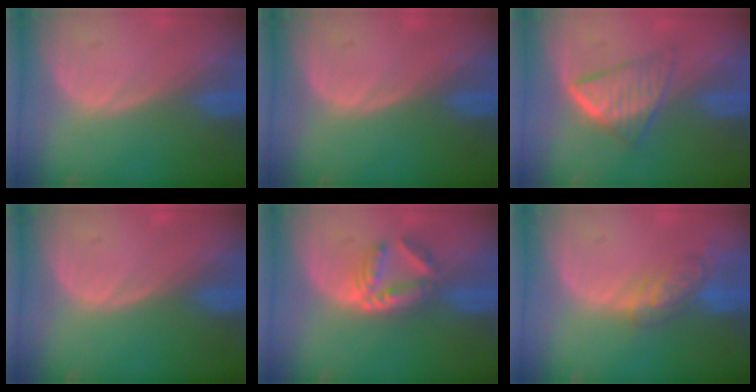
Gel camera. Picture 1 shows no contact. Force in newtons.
{"total": 0.0}
{"total": 6.3, "press": 5.4, "slide": 3.1}
{"total": 0.0}
{"total": 5.9, "press": 5.2, "slide": 2.9}
{"total": 5.5, "press": 5.0, "slide": 2.4}